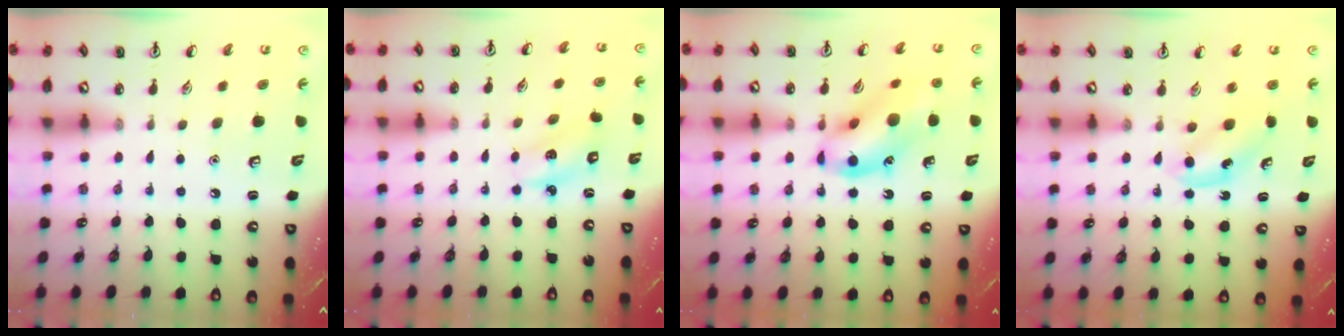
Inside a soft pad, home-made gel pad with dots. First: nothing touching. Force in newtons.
{"total": 2.2, "press": 2.1, "slide": 0.5}
{"total": 13.6, "press": 13.5, "slide": 1.5}
{"total": 4.0, "press": 3.9, "slide": 0.7}